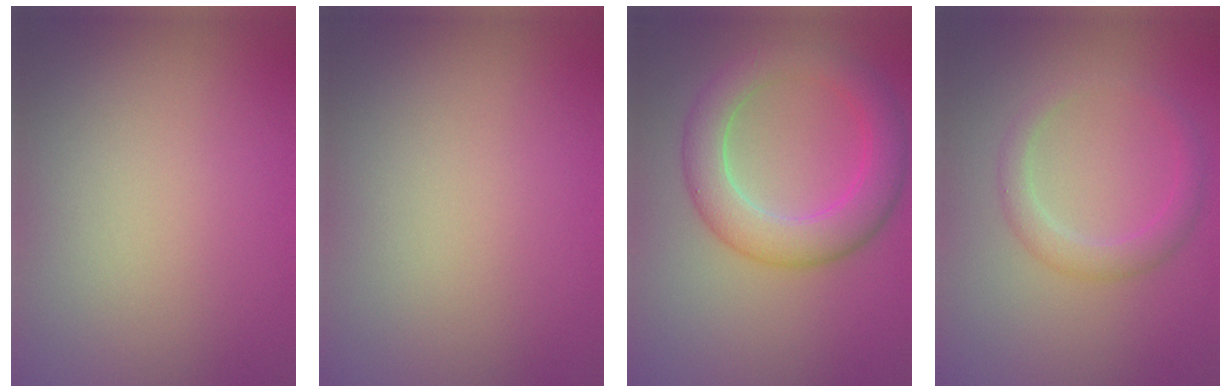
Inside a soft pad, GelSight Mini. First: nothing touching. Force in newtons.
{"total": 0.0}
{"total": 5.7, "press": 5.7, "slide": 0.2}
{"total": 2.3, "press": 2.3, "slide": 0.0}